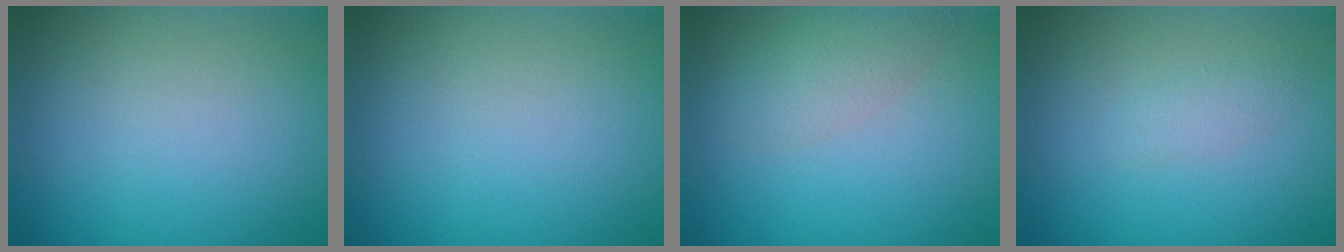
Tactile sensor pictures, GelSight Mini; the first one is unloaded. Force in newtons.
{"total": 0.0}
{"total": 2.4, "press": 2.4, "slide": 0.2}
{"total": 1.0, "press": 1.0, "slide": 0.1}